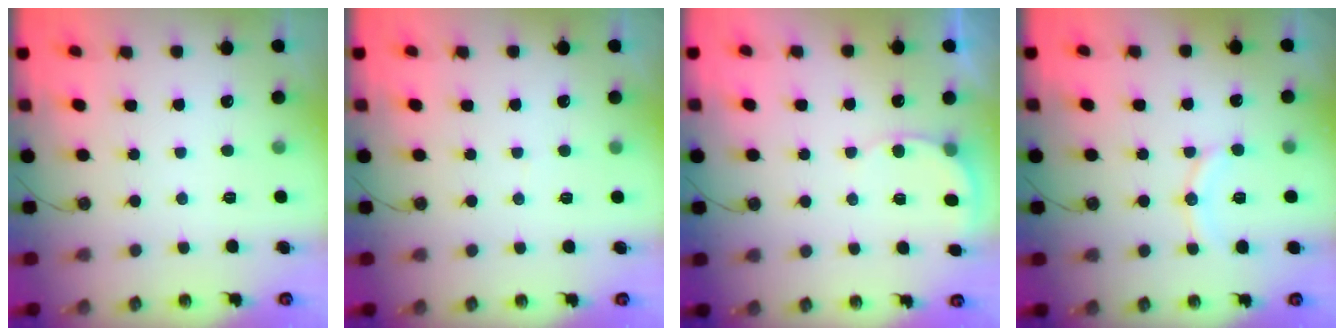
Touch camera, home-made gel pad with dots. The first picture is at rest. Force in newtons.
{"total": 1.8, "press": 1.7, "slide": 0.1}
{"total": 5.7, "press": 5.6, "slide": 1.5}
{"total": 9.2, "press": 9.0, "slide": 2.3}